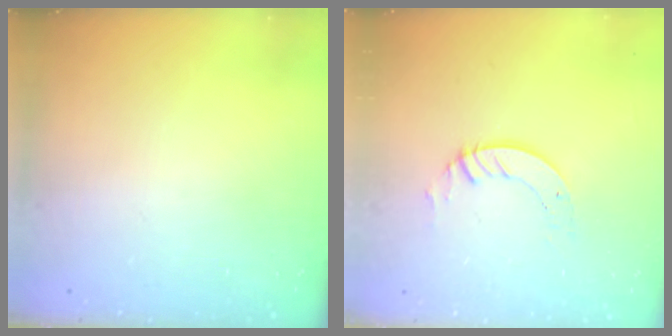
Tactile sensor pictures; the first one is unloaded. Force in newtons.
{"total": 3.4, "press": 3.4, "slide": 0.1}